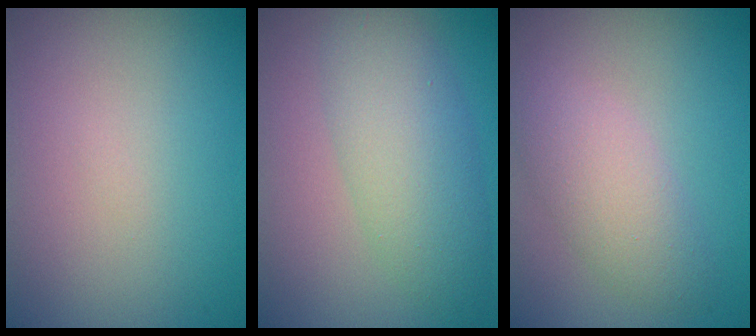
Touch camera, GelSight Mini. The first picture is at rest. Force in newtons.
{"total": 5.0, "press": 5.0, "slide": 0.2}
{"total": 3.4, "press": 3.4, "slide": 0.0}